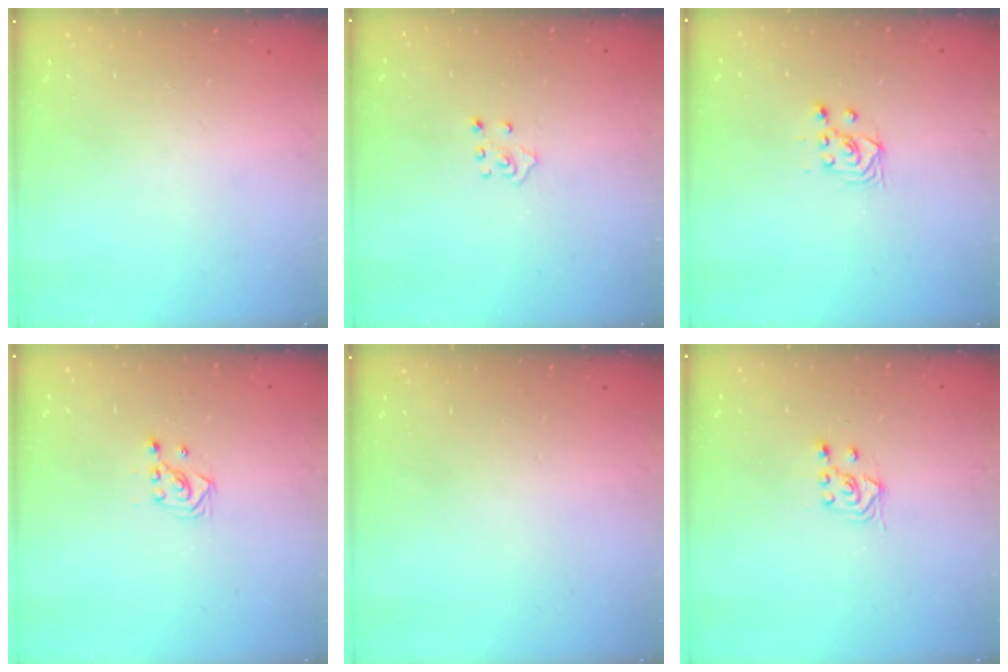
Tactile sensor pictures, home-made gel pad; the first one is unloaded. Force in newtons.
{"total": 2.7, "press": 2.7, "slide": 0.2}
{"total": 3.6, "press": 3.2, "slide": 1.6}
{"total": 2.9, "press": 2.9, "slide": 0.3}
{"total": 0.0}
{"total": 3.7, "press": 3.6, "slide": 1.0}